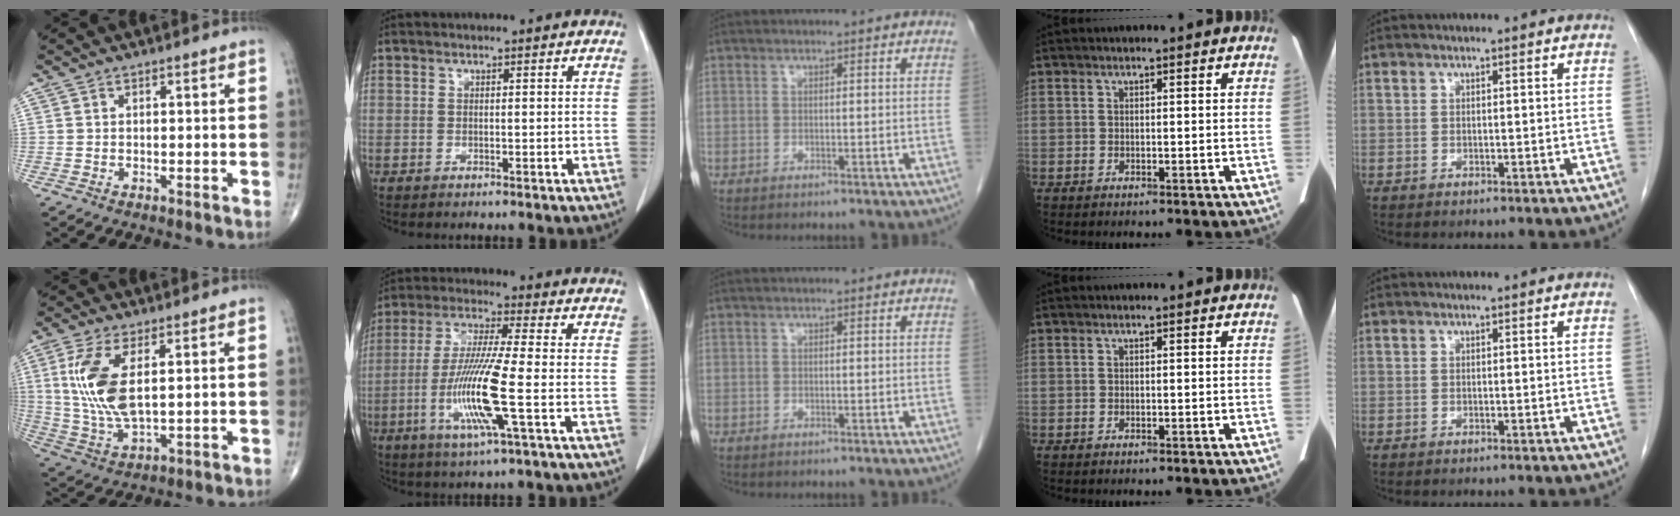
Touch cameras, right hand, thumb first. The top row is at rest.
{"thumb": {"total": 12.1, "force": [2.6, 5.0, 10.7], "torque": [-0.238, -0.012, 0.060]}, "index": {"total": 11.9, "force": [-3.3, -0.4, 11.5], "torque": [-0.237, -0.017, -0.071]}}